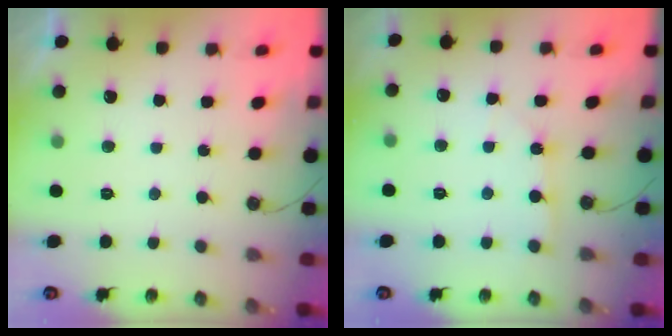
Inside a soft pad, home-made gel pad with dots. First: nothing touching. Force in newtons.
{"total": 2.5, "press": 2.5, "slide": 0.3}